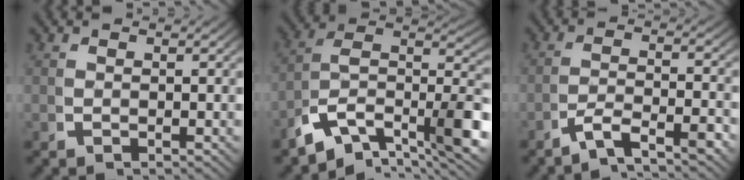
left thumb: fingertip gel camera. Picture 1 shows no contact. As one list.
[{"total": 14.5, "force": [-2.7, 10.2, 10.0], "torque": [-0.191, -0.045, -0.034]}, {"total": 4.4, "force": [-2.7, 2.0, 2.9], "torque": [-0.056, -0.012, -0.043]}]